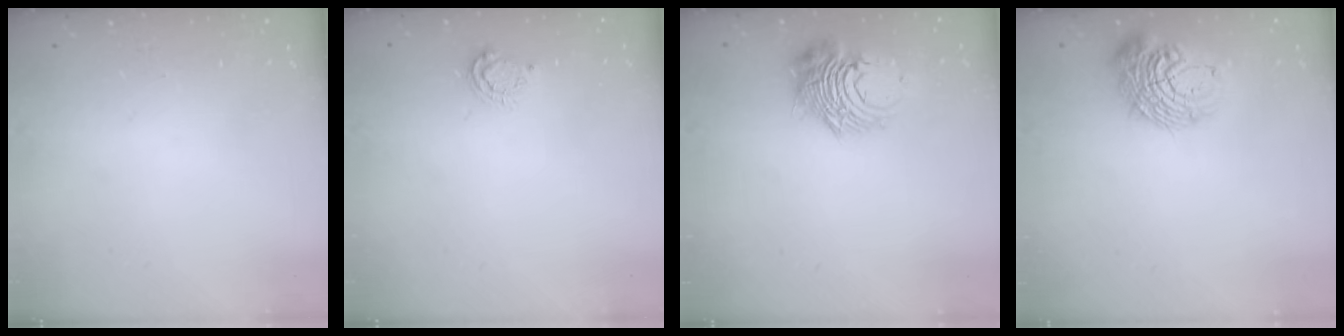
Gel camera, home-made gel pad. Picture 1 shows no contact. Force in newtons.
{"total": 5.8, "press": 5.8, "slide": 0.6}
{"total": 11.5, "press": 11.4, "slide": 0.8}
{"total": 11.1, "press": 11.0, "slide": 1.4}